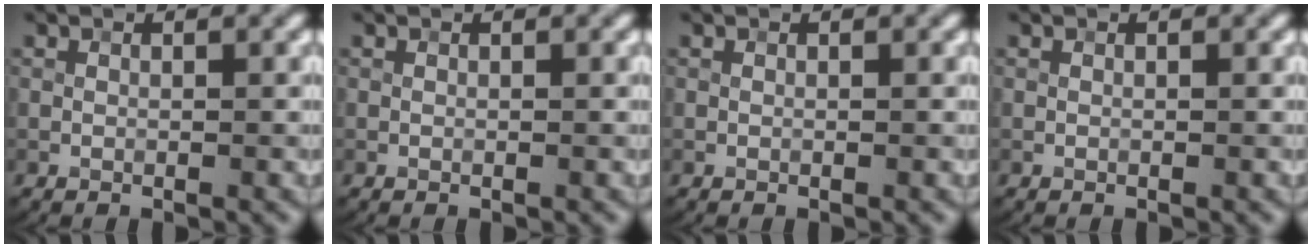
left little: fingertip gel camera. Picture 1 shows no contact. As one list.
[{"total": 0.0}, {"total": 0.0}, {"total": 0.0}]